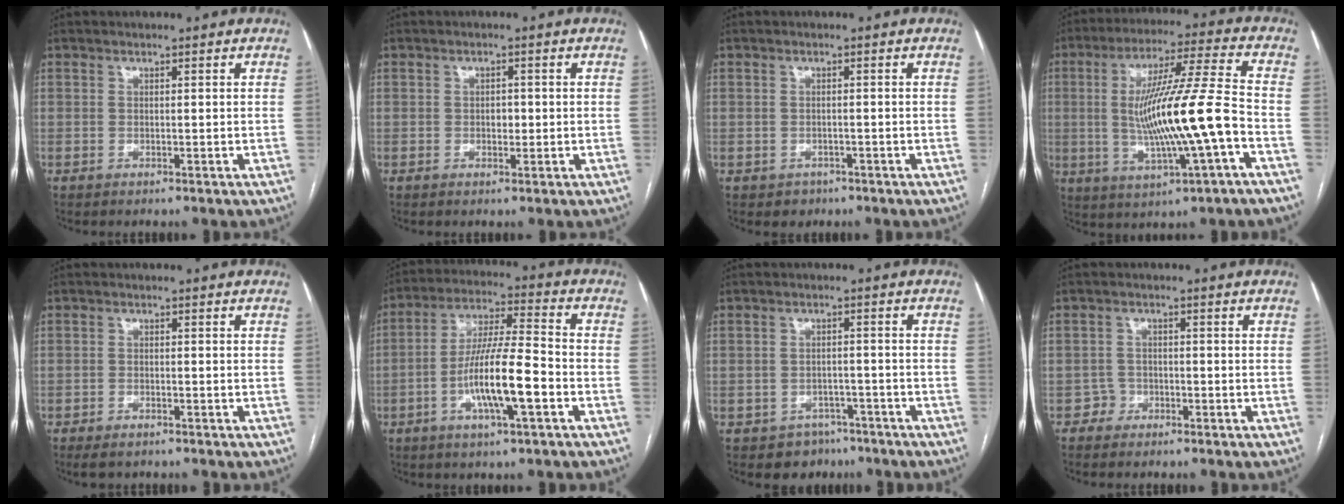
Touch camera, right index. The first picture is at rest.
{"total": 1.7, "force": [-0.2, 1.1, 1.3], "torque": [-0.018, 0.003, -0.002]}
{"total": 2.1, "force": [-1.1, 1.8, 0.2], "torque": [-0.002, 0.006, -0.011]}
{"total": 16.0, "force": [-2.2, 0.1, 15.8], "torque": [-0.287, 0.003, -0.037]}
{"total": 2.5, "force": [-2.0, 1.0, 1.2], "torque": [-0.022, -0.002, -0.027]}
{"total": 12.4, "force": [-4.0, 1.4, 11.6], "torque": [-0.216, 0.002, -0.072]}
{"total": 5.0, "force": [-3.3, 3.7, 0.1], "torque": [0.008, 0.015, -0.042]}
{"total": 2.0, "force": [-1.3, 1.5, -0.4], "torque": [0.014, 0.011, -0.030]}